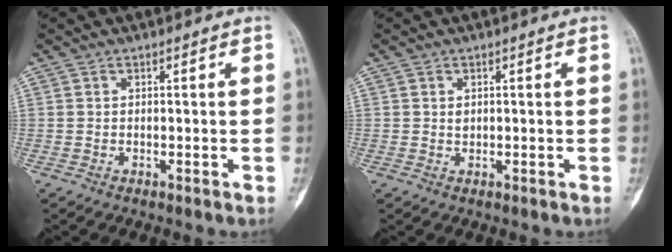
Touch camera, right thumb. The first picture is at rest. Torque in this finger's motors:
{"motor_torque": [-0.05, -0.33, -0.05, 0.00, 0.01]}